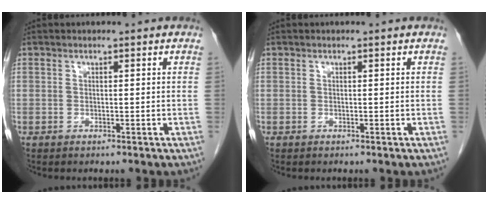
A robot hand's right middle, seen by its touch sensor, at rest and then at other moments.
{"total": 0.0}